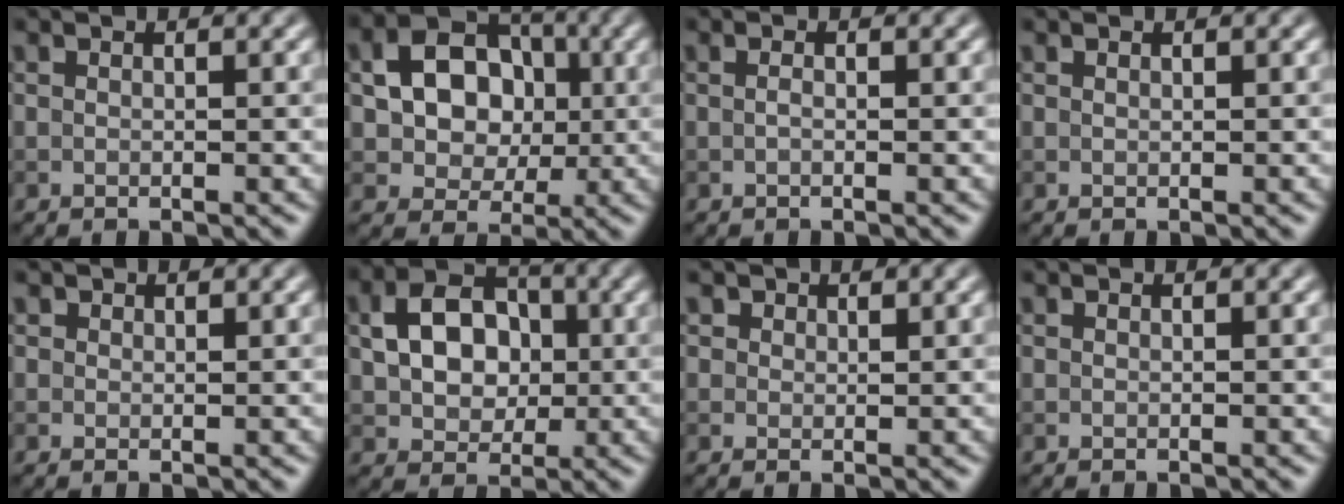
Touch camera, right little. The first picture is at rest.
{"total": 7.3, "force": [0.4, 5.8, 4.5], "torque": [-0.065, 0.007, -0.002]}
{"total": 0.5, "force": [-0.1, 0.2, 0.5], "torque": [-0.013, -0.001, -0.002]}
{"total": 0.0}
{"total": 0.6, "force": [0.4, 0.5, 0.1], "torque": [0.002, -0.004, 0.002]}
{"total": 6.2, "force": [0.4, 4.5, 4.1], "torque": [-0.070, 0.009, 0.004]}
{"total": 1.3, "force": [0.9, 0.9, 0.3], "torque": [-0.003, -0.006, 0.010]}
{"total": 0.0}